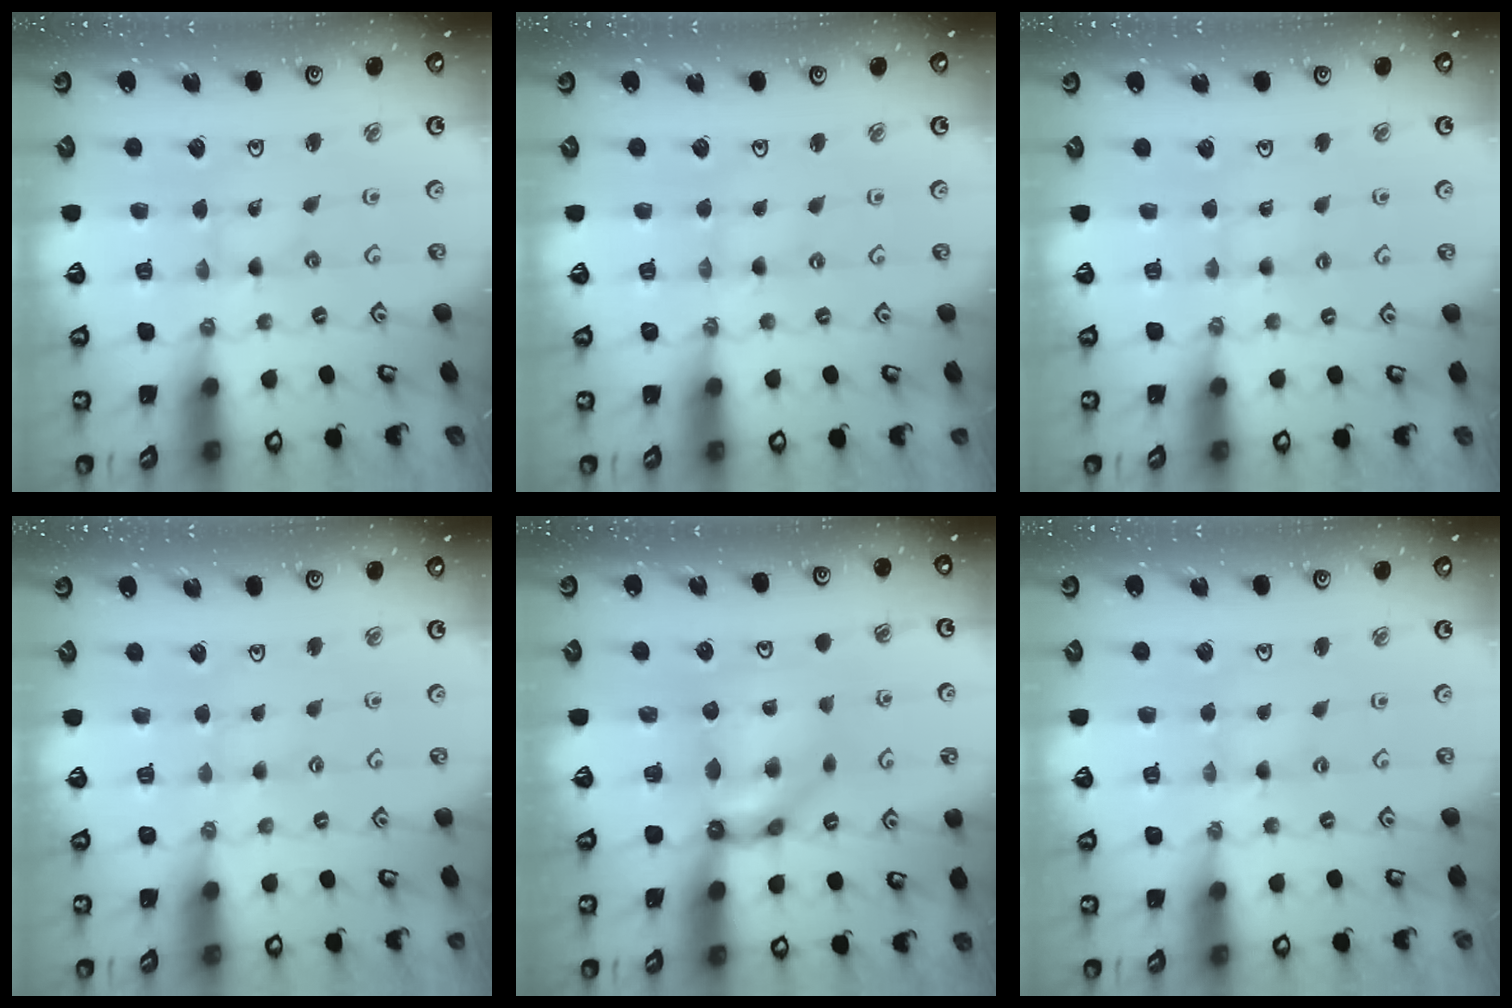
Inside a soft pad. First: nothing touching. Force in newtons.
{"total": 0.0}
{"total": 2.0, "press": 2.0, "slide": 0.3}
{"total": 1.7, "press": 1.7, "slide": 0.3}
{"total": 8.1, "press": 8.1, "slide": 0.6}
{"total": 0.0}